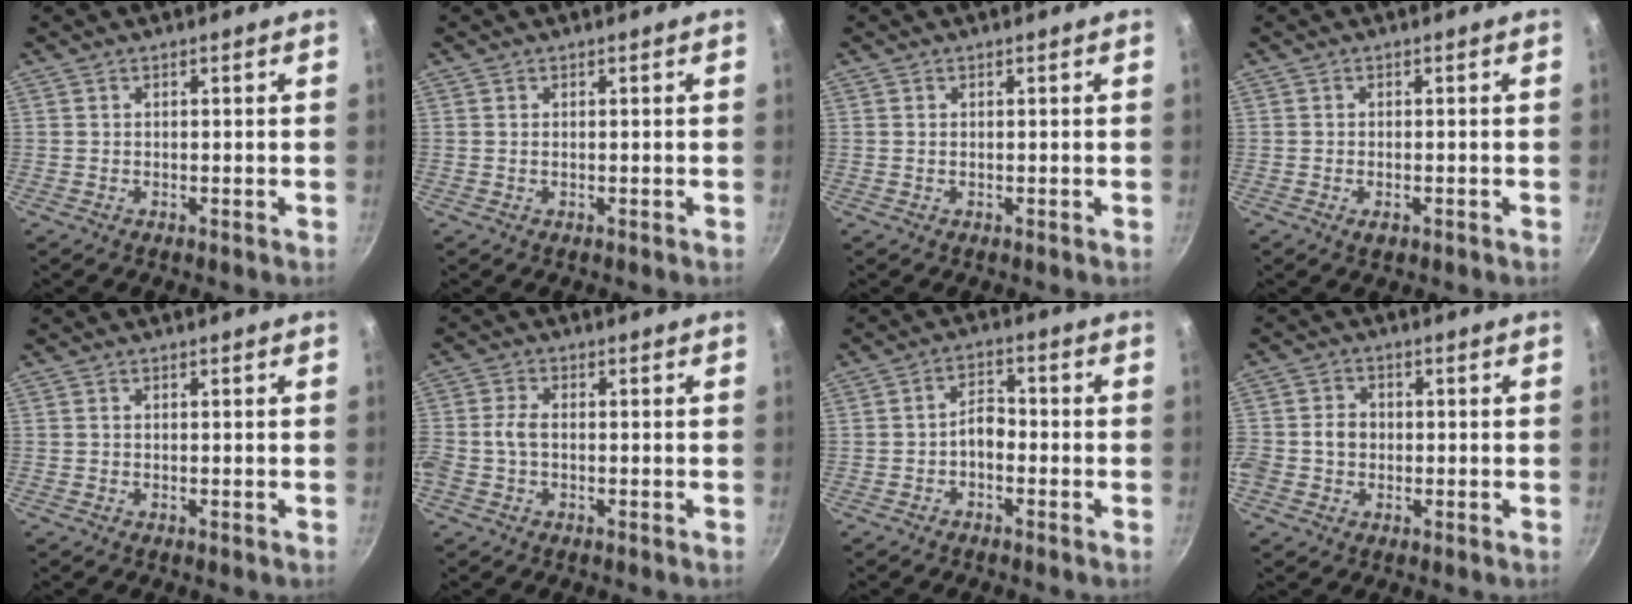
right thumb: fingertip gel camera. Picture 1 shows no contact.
{"total": 0.0}
{"total": 0.0}
{"total": 1.5, "force": [-0.7, 0.7, 1.1], "torque": [-0.019, 0.005, -0.008]}
{"total": 0.0}
{"total": 4.5, "force": [-0.7, 2.5, 3.6], "torque": [-0.094, 0.011, -0.017]}
{"total": 4.3, "force": [-1.4, 2.7, 3.0], "torque": [-0.039, 0.023, -0.032]}
{"total": 6.5, "force": [-0.7, 5.3, 3.6], "torque": [-0.063, 0.019, -0.012]}